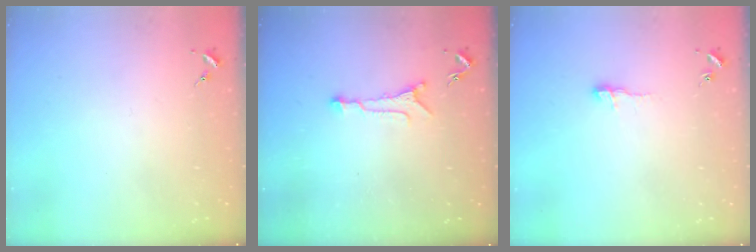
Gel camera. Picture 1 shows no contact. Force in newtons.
{"total": 6.2, "press": 6.2, "slide": 0.5}
{"total": 5.7, "press": 5.6, "slide": 0.6}